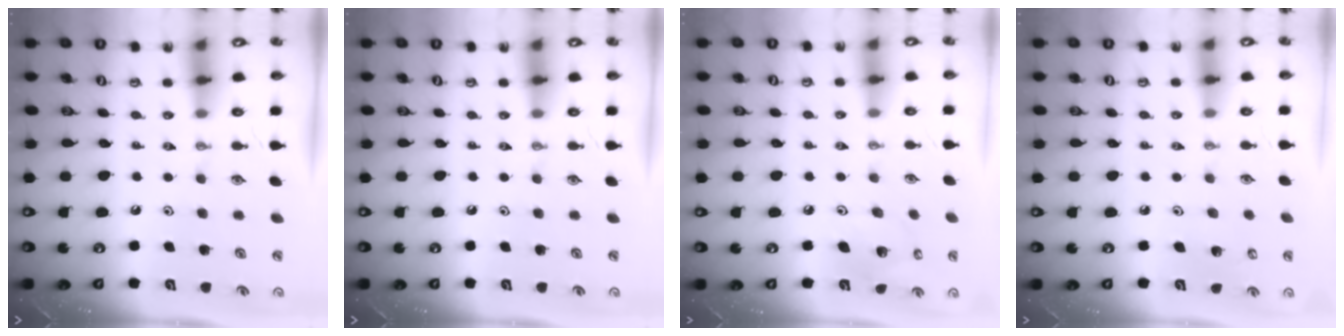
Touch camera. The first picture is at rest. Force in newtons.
{"total": 0.0}
{"total": 6.5, "press": 6.1, "slide": 2.4}
{"total": 3.6, "press": 3.5, "slide": 0.3}